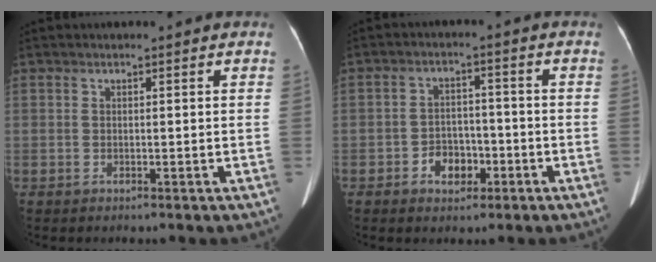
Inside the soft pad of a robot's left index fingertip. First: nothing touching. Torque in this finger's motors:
{"motor_torque": [0.11, 0.03, 0.05, 0.00]}